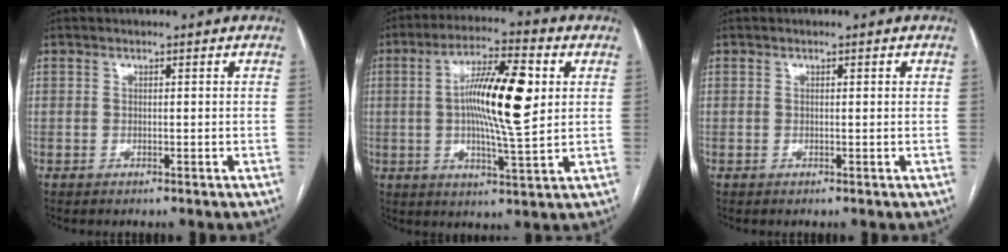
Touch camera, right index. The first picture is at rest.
{"total": 13.8, "force": [2.0, 1.9, 13.5], "torque": [-0.237, 0.009, 0.029]}
{"total": 0.6, "force": [0.2, 0.1, 0.6], "torque": [-0.011, 0.002, 0.002]}